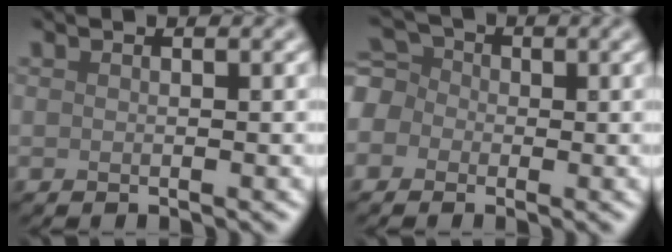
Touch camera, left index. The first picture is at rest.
{"total": 4.7, "force": [-0.9, 4.3, 1.7], "torque": [-0.037, 0.027, -0.036]}